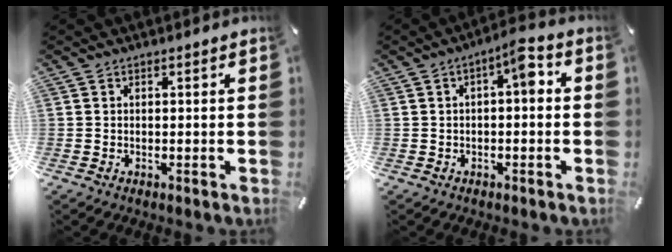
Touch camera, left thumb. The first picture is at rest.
{"total": 6.0, "force": [0.3, 2.5, 5.4], "torque": [-0.077, 0.007, -0.004]}